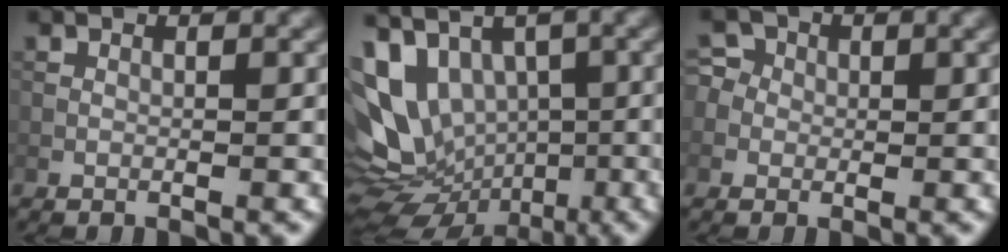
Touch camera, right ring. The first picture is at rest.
{"total": 11.6, "force": [0.4, 8.6, 7.7], "torque": [-0.144, 0.003, 0.029]}
{"total": 4.0, "force": [0.2, 3.8, 1.3], "torque": [-0.005, 0.027, -0.018]}